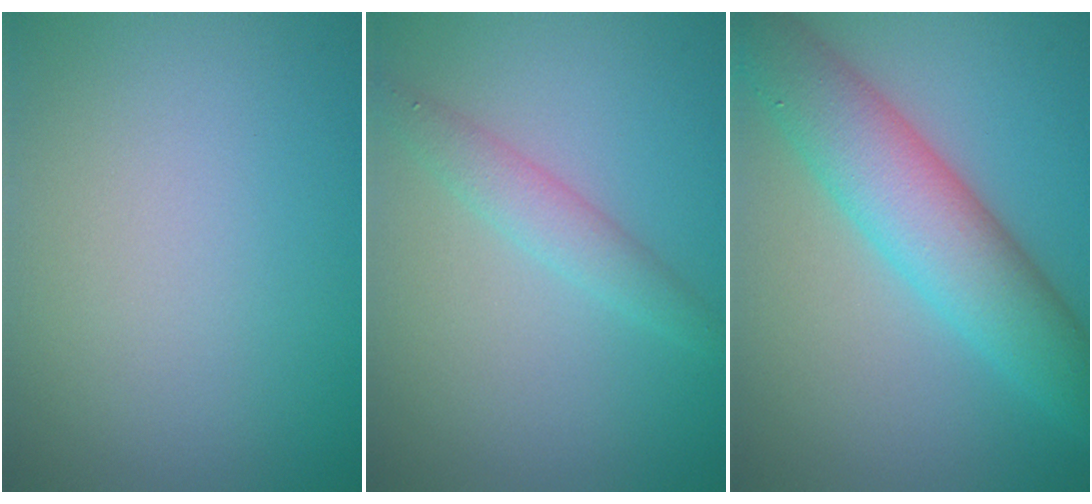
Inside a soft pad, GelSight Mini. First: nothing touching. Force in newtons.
{"total": 2.1, "press": 2.1, "slide": 0.0}
{"total": 7.4, "press": 7.4, "slide": 0.4}